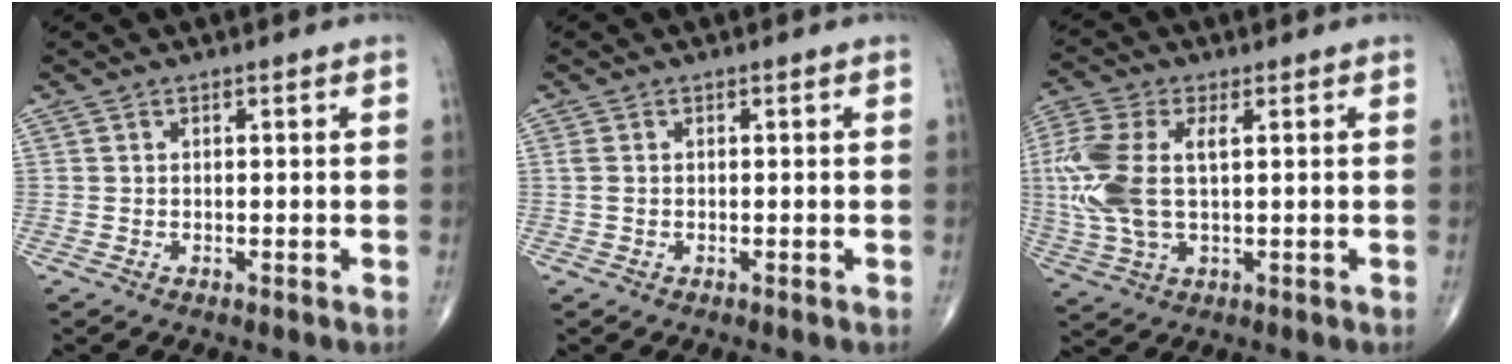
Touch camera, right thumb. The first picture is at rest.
{"total": 1.0, "force": [0.1, 0.6, 0.8], "torque": [-0.026, 0.006, 0.005]}
{"total": 13.2, "force": [1.6, 6.7, 11.2], "torque": [-0.289, 0.009, 0.035]}